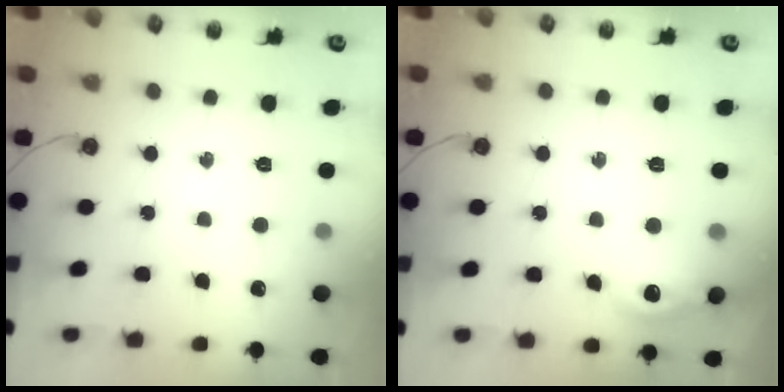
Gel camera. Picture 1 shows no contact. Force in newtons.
{"total": 10.9, "press": 10.8, "slide": 1.1}